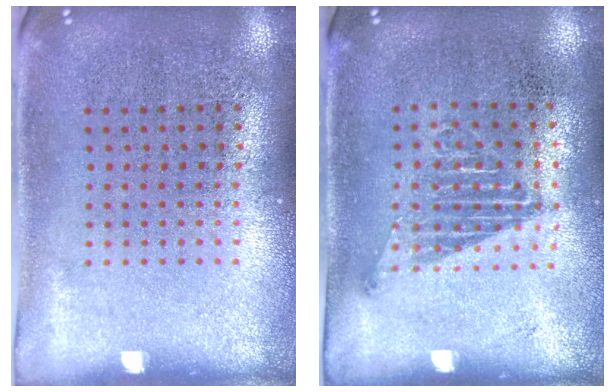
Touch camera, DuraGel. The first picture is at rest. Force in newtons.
{"total": 1.1, "press": 1.0, "slide": 0.6}